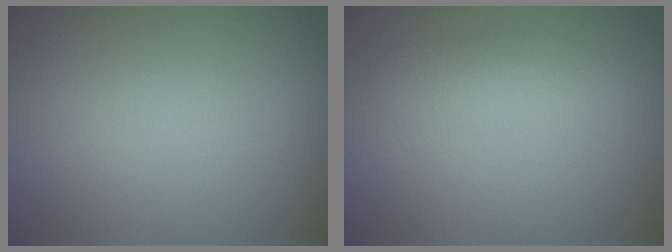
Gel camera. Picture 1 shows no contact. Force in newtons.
{"total": 1.8, "press": 1.8, "slide": 0.0}